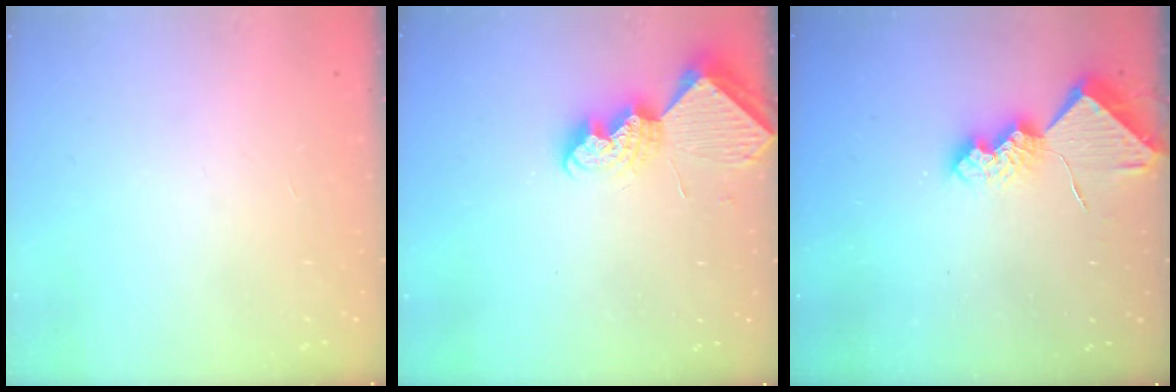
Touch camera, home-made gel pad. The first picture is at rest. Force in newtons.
{"total": 8.2, "press": 8.2, "slide": 0.4}
{"total": 10.0, "press": 9.9, "slide": 1.1}